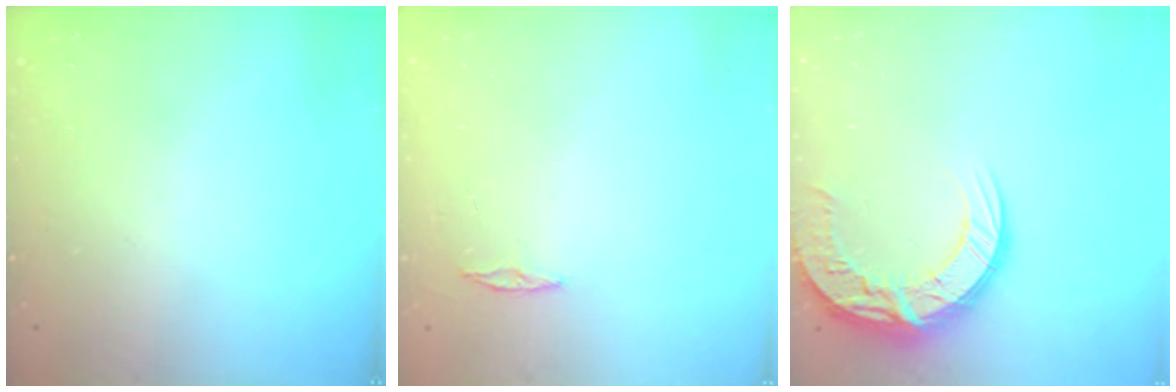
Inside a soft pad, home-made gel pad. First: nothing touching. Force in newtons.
{"total": 3.0, "press": 2.9, "slide": 0.3}
{"total": 13.2, "press": 13.2, "slide": 1.2}